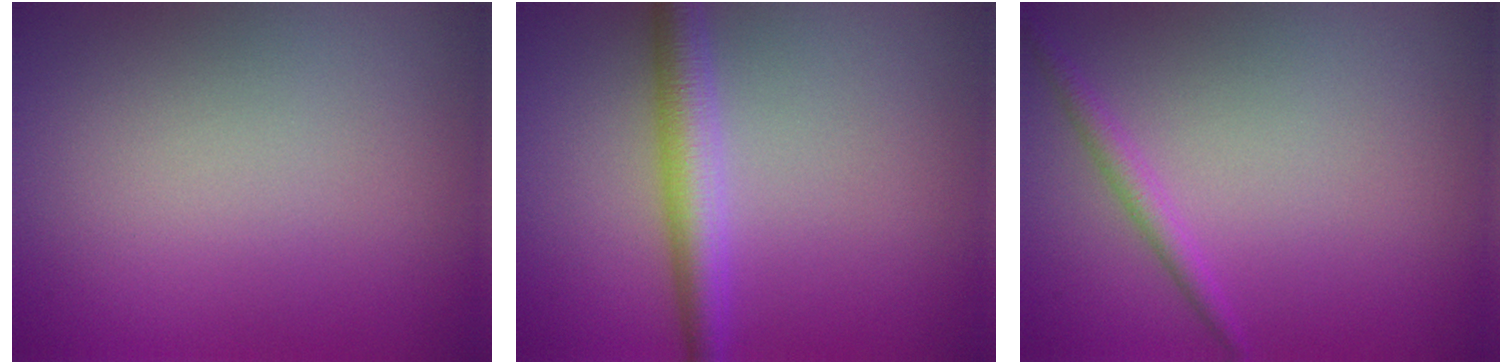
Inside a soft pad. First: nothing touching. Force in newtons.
{"total": 3.7, "press": 3.7, "slide": 0.1}
{"total": 1.4, "press": 1.4, "slide": 0.1}